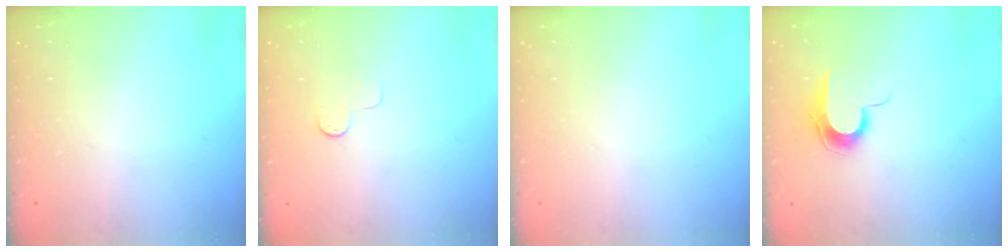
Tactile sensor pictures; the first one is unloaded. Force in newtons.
{"total": 4.0, "press": 4.0, "slide": 0.4}
{"total": 0.0}
{"total": 8.9, "press": 8.9, "slide": 0.9}